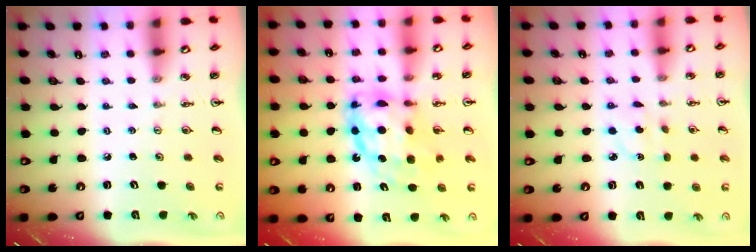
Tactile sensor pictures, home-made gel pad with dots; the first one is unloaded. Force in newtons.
{"total": 13.4, "press": 13.4, "slide": 1.2}
{"total": 3.6, "press": 3.5, "slide": 0.7}